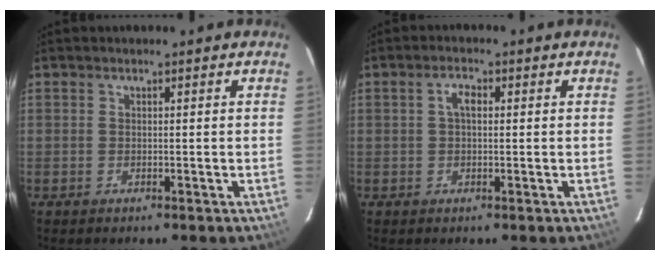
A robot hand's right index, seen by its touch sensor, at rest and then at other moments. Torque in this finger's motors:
{"motor_torque": [0.11, 0.06, 0.12, 0.05]}